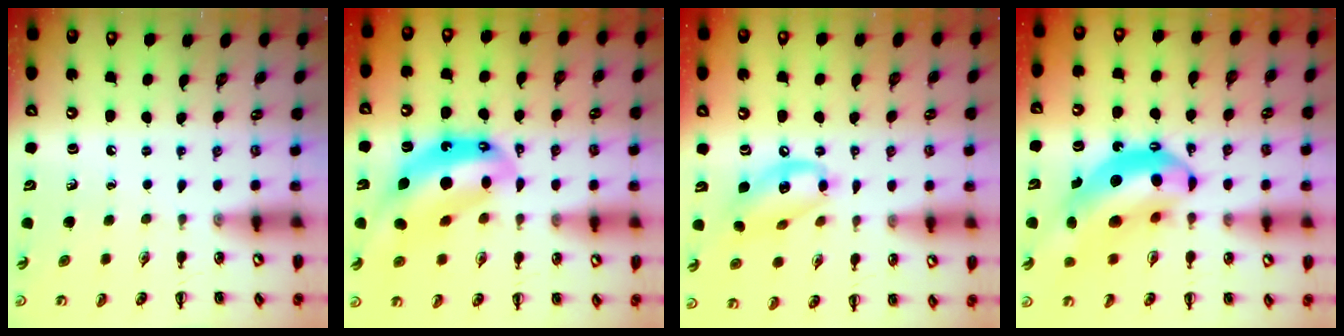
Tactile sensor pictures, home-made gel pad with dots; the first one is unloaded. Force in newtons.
{"total": 14.5, "press": 13.9, "slide": 4.1}
{"total": 13.4, "press": 13.1, "slide": 2.8}
{"total": 15.9, "press": 15.2, "slide": 4.4}